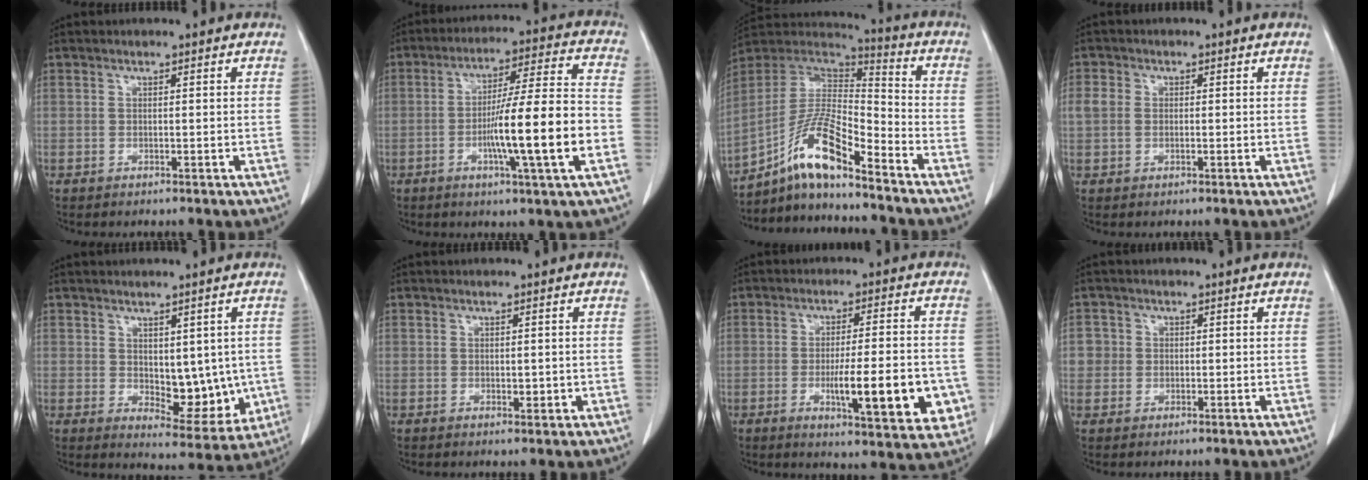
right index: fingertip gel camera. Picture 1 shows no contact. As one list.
[{"total": 15.1, "force": [-3.8, -0.2, 14.6], "torque": [-0.240, 0.001, -0.065]}, {"total": 13.4, "force": [-8.9, 1.9, 9.8], "torque": [-0.191, 0.015, -0.163]}, {"total": 2.4, "force": [0.2, 1.9, 1.4], "torque": [-0.039, 0.011, 0.003]}, {"total": 9.0, "force": [-0.2, 4.9, 7.6], "torque": [-0.083, -0.008, 0.016]}, {"total": 1.5, "force": [-0.1, 0.8, 1.3], "torque": [-0.017, -0.003, 0.002]}, {"total": 14.4, "force": [-3.8, 2.9, 13.6], "torque": [-0.160, -0.004, -0.044]}, {"total": 2.5, "force": [0.3, 2.5, 0.1], "torque": [0.013, 0.006, 0.002]}]